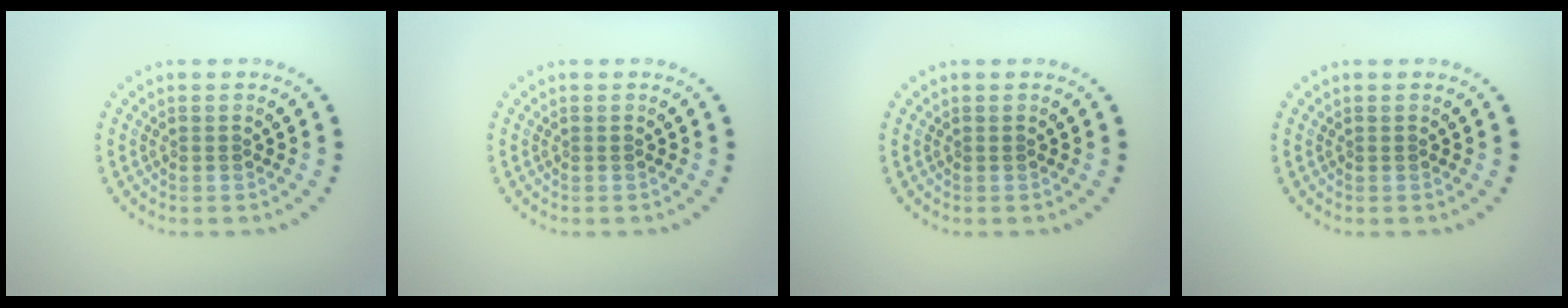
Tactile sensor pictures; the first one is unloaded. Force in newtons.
{"total": 0.0}
{"total": 0.0}
{"total": 0.0}